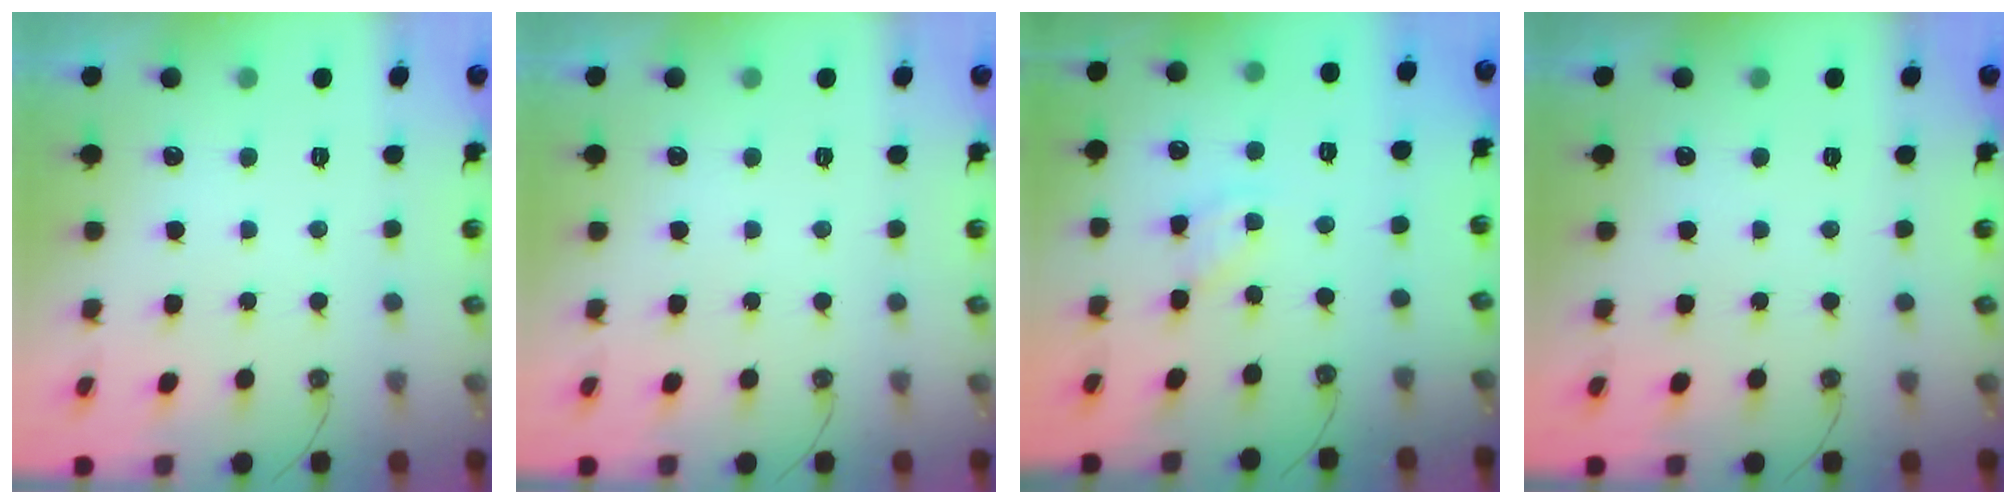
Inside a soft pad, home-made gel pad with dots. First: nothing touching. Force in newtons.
{"total": 0.0}
{"total": 4.4, "press": 4.4, "slide": 0.5}
{"total": 0.0}